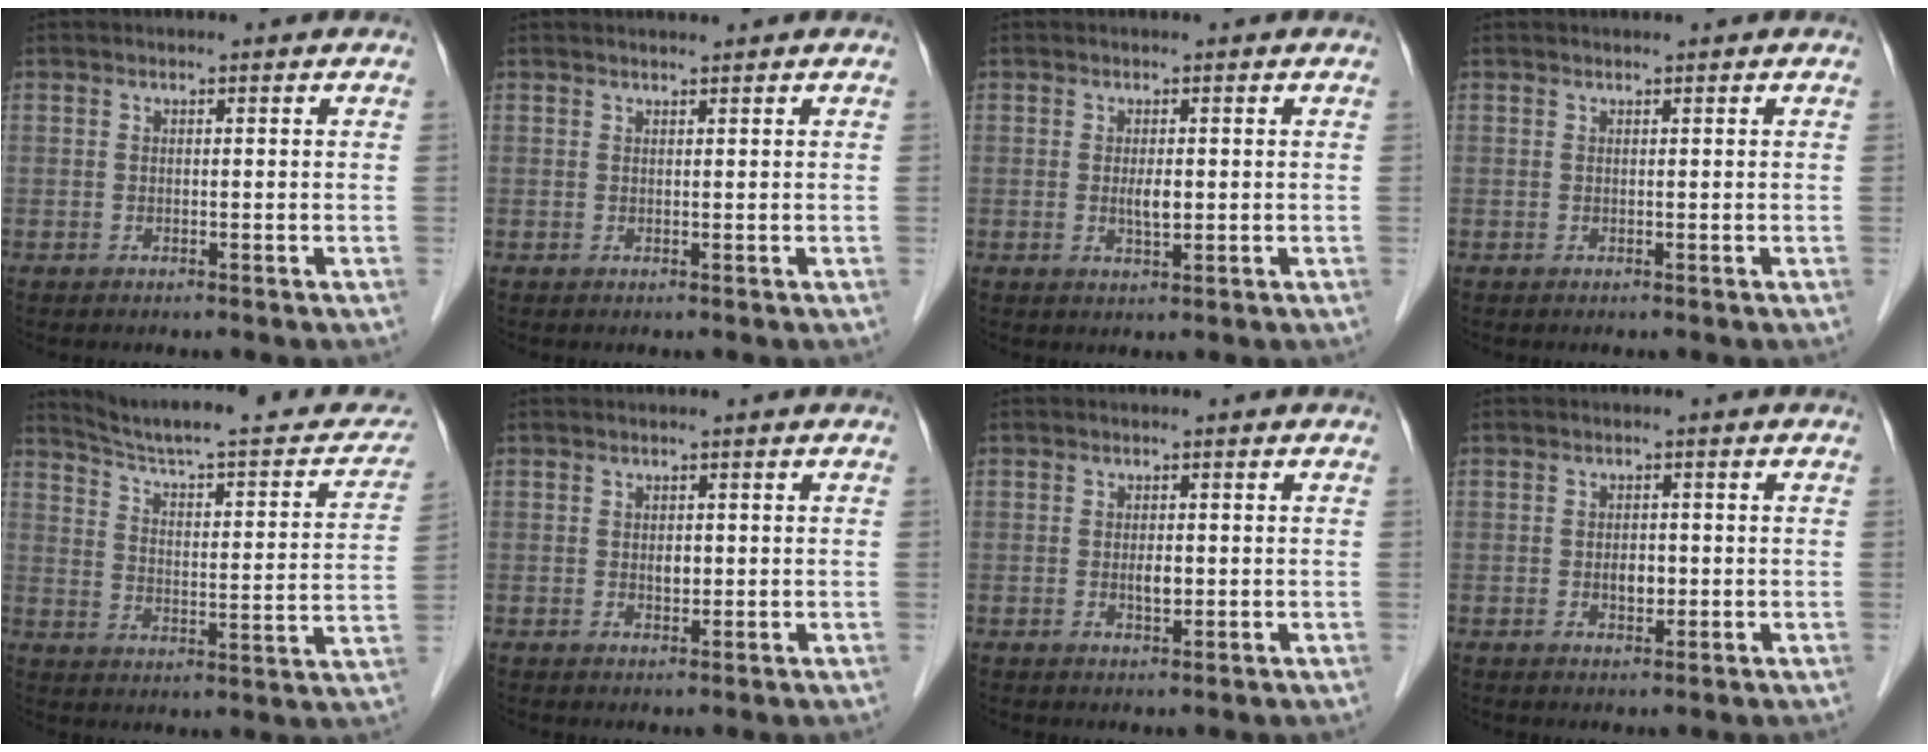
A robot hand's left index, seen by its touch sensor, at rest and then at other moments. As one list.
[{"total": 0.9, "force": [0.8, -0.2, 0.2], "torque": [-0.006, 0.004, 0.019]}, {"total": 1.9, "force": [0.0, 0.5, 1.8], "torque": [-0.036, -0.005, 0.004]}, {"total": 0.5, "force": [0.5, -0.1, 0.2], "torque": [-0.005, 0.006, 0.012]}, {"total": 22.6, "force": [20.0, 3.8, 9.8], "torque": [-0.132, -0.019, 0.263]}, {"total": 1.2, "force": [0.1, 0.8, 0.9], "torque": [-0.015, -0.003, 0.005]}, {"total": 1.6, "force": [-0.2, 0.7, 1.5], "torque": [-0.029, -0.004, 0.000]}, {"total": 2.0, "force": [-0.4, 1.2, 1.6], "torque": [-0.027, -0.001, -0.002]}]